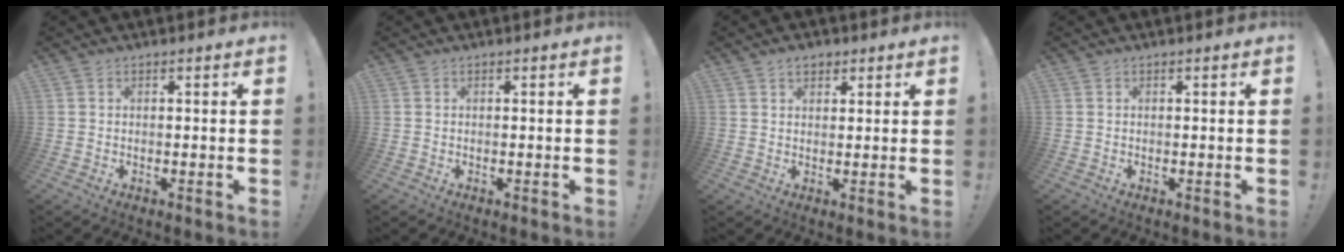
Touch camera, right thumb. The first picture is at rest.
{"total": 0.0}
{"total": 3.2, "force": [1.9, 2.1, 1.4], "torque": [-0.018, -0.005, 0.033]}
{"total": 0.0}